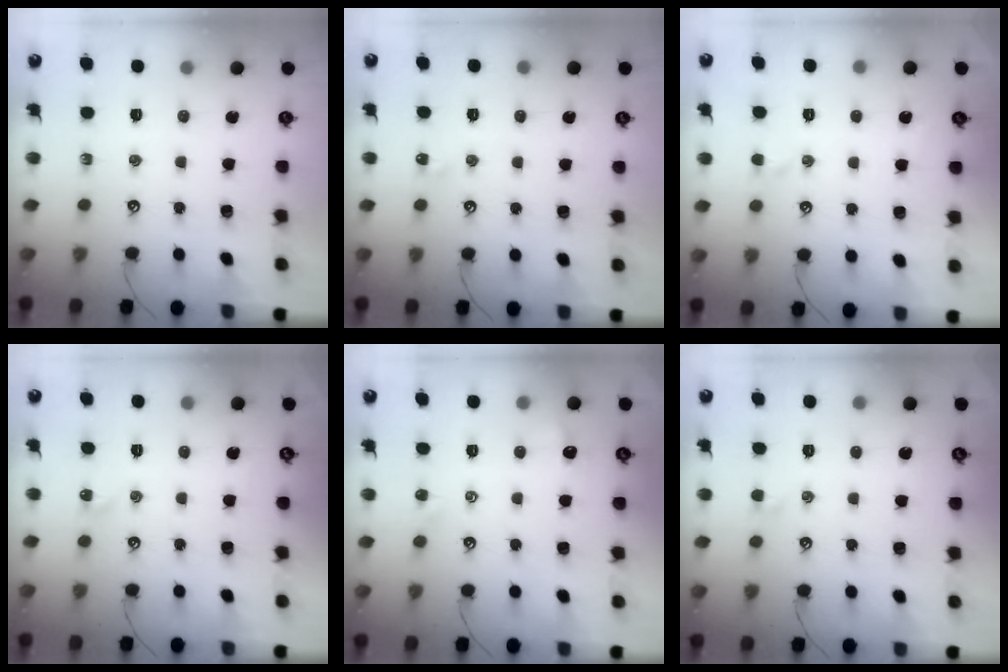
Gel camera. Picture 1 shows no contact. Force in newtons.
{"total": 4.9, "press": 4.8, "slide": 0.7}
{"total": 1.7, "press": 1.6, "slide": 0.3}
{"total": 3.0, "press": 2.9, "slide": 0.5}
{"total": 1.6, "press": 1.5, "slide": 0.6}
{"total": 1.1, "press": 1.1, "slide": 0.4}